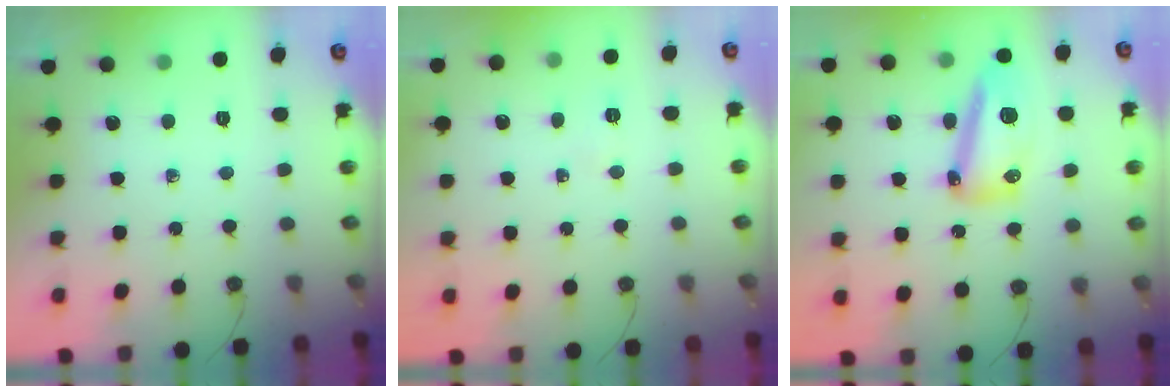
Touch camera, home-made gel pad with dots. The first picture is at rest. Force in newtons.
{"total": 2.8, "press": 2.6, "slide": 0.9}
{"total": 13.0, "press": 12.9, "slide": 1.7}